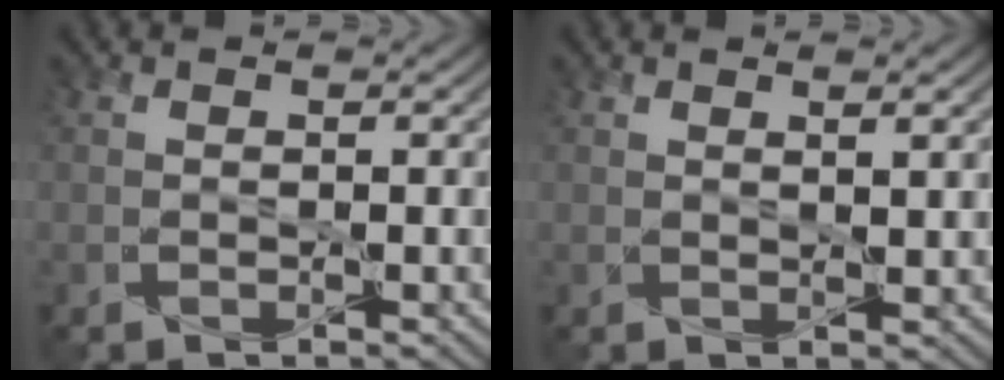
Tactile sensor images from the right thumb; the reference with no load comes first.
{"total": 1.4, "force": [1.2, -0.1, 0.6], "torque": [-0.013, -0.005, 0.030]}